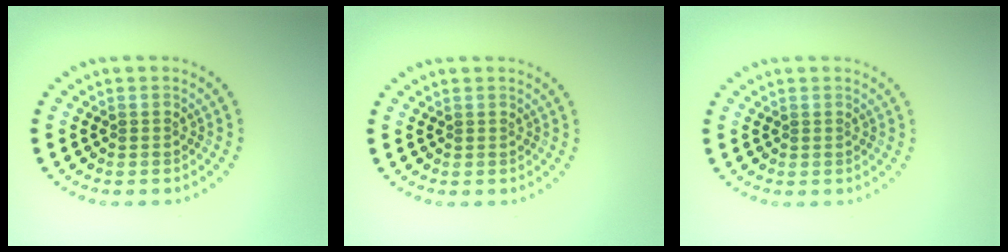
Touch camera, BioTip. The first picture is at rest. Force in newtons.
{"total": 0.0}
{"total": 0.0}